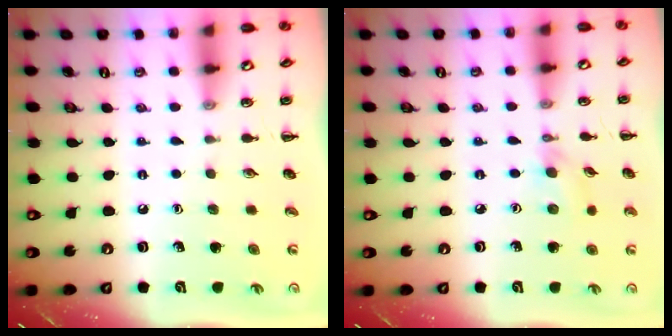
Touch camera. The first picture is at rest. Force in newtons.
{"total": 3.2, "press": 2.9, "slide": 1.3}